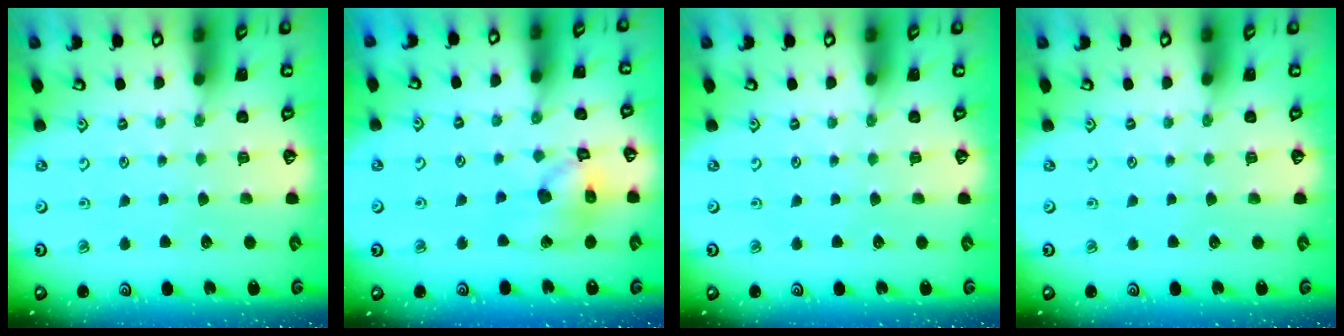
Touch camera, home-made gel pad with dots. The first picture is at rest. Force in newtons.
{"total": 13.8, "press": 13.6, "slide": 2.0}
{"total": 0.0}
{"total": 0.0}